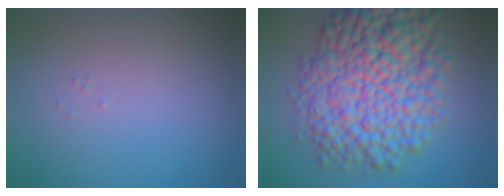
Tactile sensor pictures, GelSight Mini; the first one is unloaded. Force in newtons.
{"total": 14.0, "press": 14.0, "slide": 0.2}